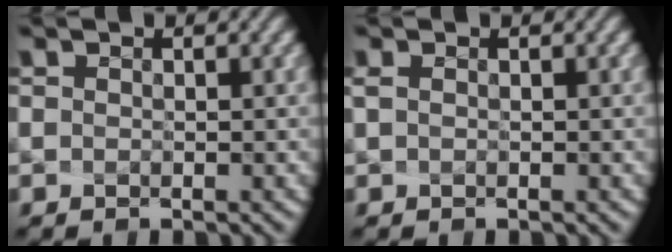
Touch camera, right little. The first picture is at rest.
{"total": 0.0}